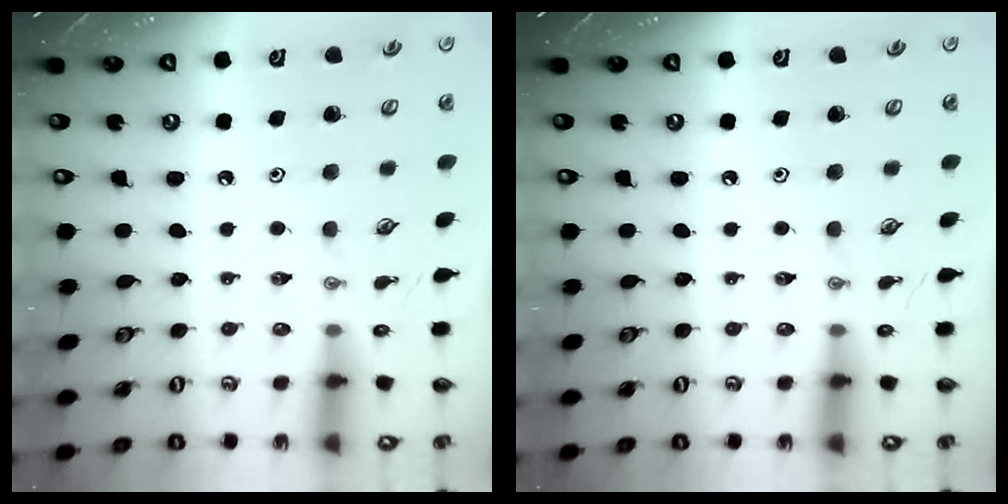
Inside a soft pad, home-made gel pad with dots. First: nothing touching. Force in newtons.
{"total": 0.0}